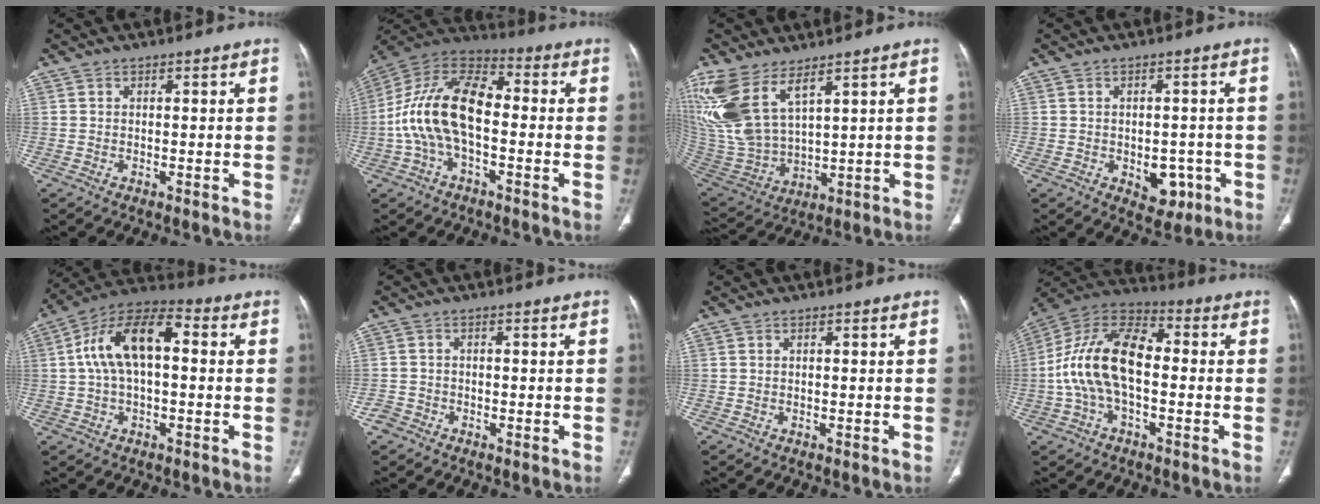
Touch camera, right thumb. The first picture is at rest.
{"total": 16.6, "force": [-2.0, 9.1, 13.8], "torque": [-0.265, 0.044, -0.045]}
{"total": 16.2, "force": [8.9, 7.3, 11.3], "torque": [-0.252, -0.036, 0.203]}
{"total": 5.8, "force": [-1.8, 4.1, 3.8], "torque": [-0.020, 0.008, -0.013]}
{"total": 13.8, "force": [1.5, 7.2, 11.7], "torque": [-0.215, 0.041, 0.017]}
{"total": 2.0, "force": [-1.4, 1.5, 0.2], "torque": [-0.005, 0.008, -0.030]}
{"total": 0.0}
{"total": 16.1, "force": [-1.3, 8.9, 13.4], "torque": [-0.259, 0.044, -0.033]}